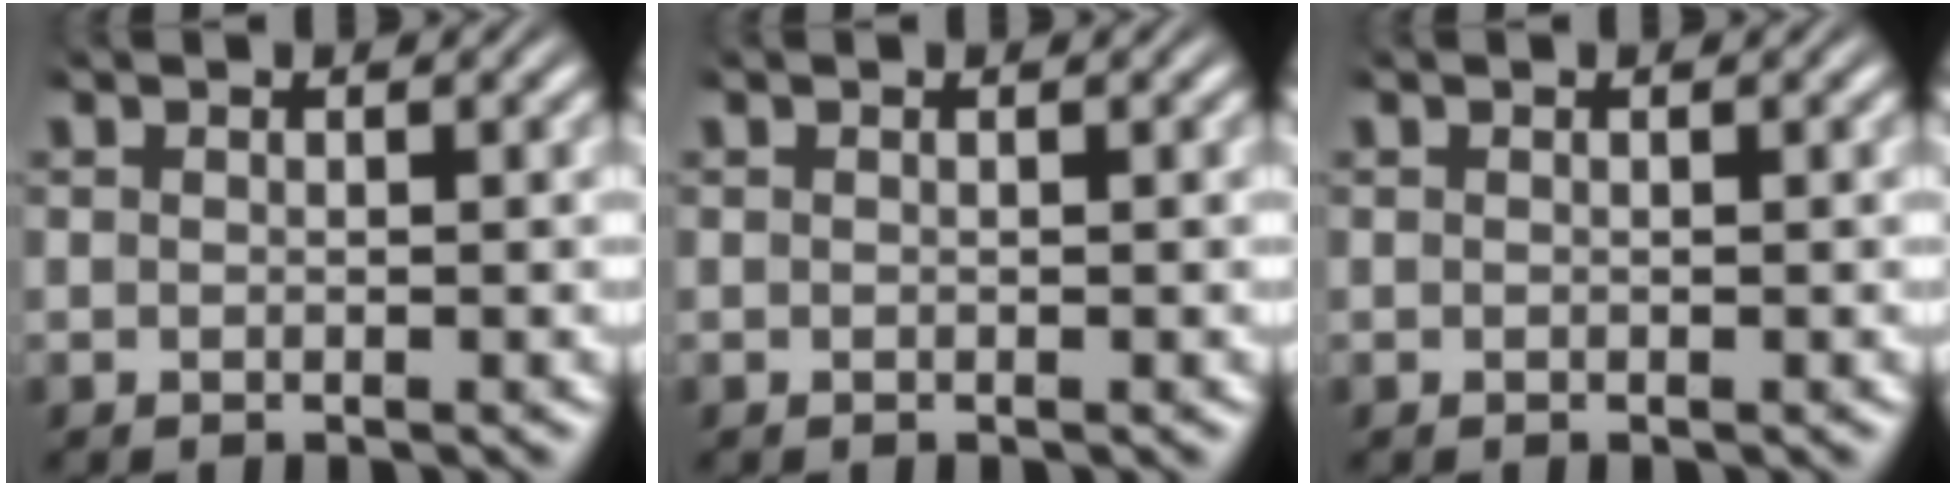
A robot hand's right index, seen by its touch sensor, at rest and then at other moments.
{"total": 0.0}
{"total": 0.0}